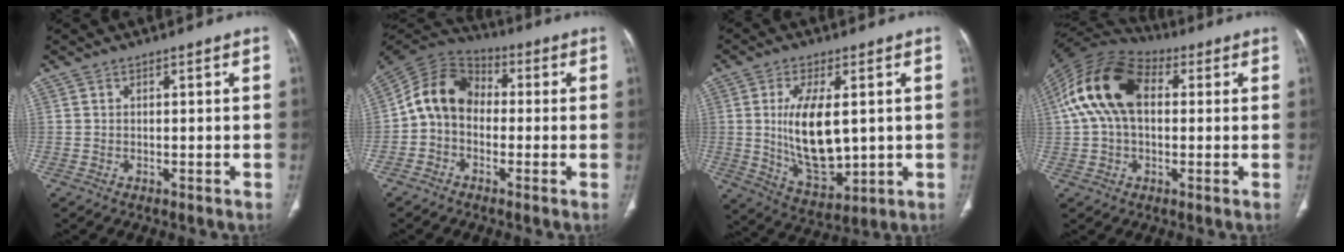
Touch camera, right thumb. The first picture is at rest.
{"total": 10.7, "force": [-0.8, 8.4, 6.7], "torque": [-0.108, 0.038, -0.033]}
{"total": 13.9, "force": [1.1, 6.8, 12.1], "torque": [-0.205, -0.020, 0.038]}
{"total": 16.6, "force": [2.9, 10.4, 12.6], "torque": [-0.240, 0.039, 0.045]}